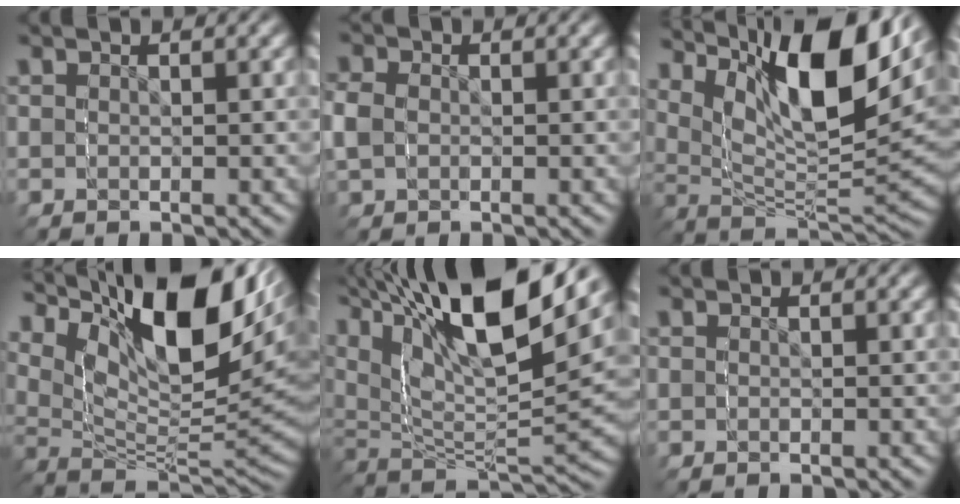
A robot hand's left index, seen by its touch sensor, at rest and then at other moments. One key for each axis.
{"total": 1.2, "fx": -0.3, "fy": 0.7, "fz": -0.9, "tx": 0.005, "ty": -0.020, "tz": 0.000}
{"total": 11.3, "fx": 6.3, "fy": 5.6, "fz": 7.5, "tx": -0.141, "ty": 0.027, "tz": 0.080}
{"total": 12.5, "fx": 5.6, "fy": 6.8, "fz": 8.9, "tx": -0.161, "ty": 0.025, "tz": 0.074}
{"total": 12.4, "fx": 7.7, "fy": 6.4, "fz": 7.4, "tx": -0.154, "ty": 0.024, "tz": 0.104}
{"total": 1.0, "fx": 0.1, "fy": 1.0, "fz": 0.0, "tx": -0.003, "ty": -0.010, "tz": 0.002}